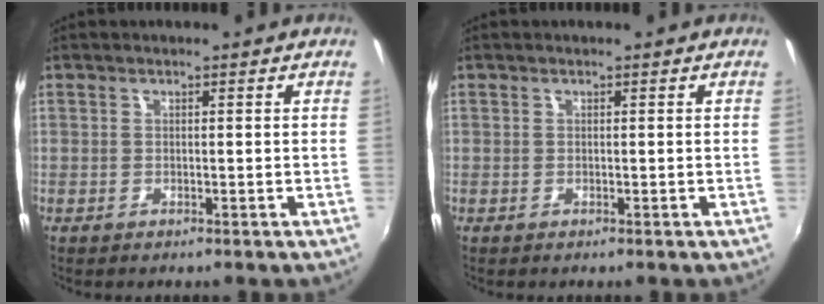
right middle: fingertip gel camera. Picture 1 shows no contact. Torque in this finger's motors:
{"motor_torque": [0.00, 0.00, 0.00, 0.00]}